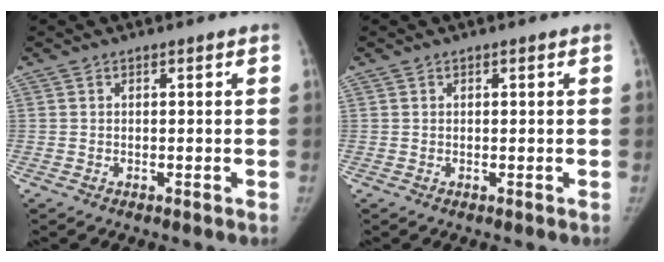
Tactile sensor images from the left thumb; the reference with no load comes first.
{"total": 0.0}